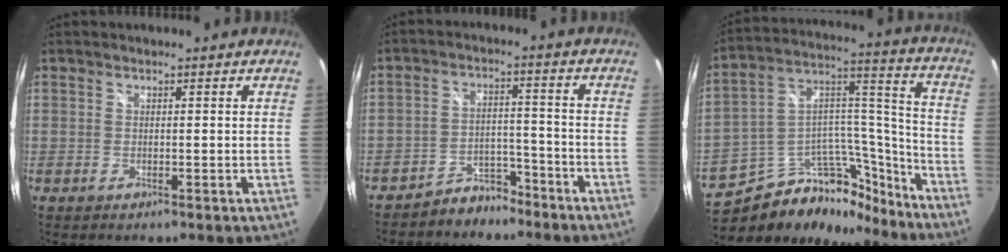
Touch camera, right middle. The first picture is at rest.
{"total": 6.6, "force": [-5.8, 3.0, 0.7], "torque": [-0.020, 0.023, -0.085]}
{"total": 22.3, "force": [-17.3, 10.4, 9.5], "torque": [-0.157, 0.079, -0.255]}